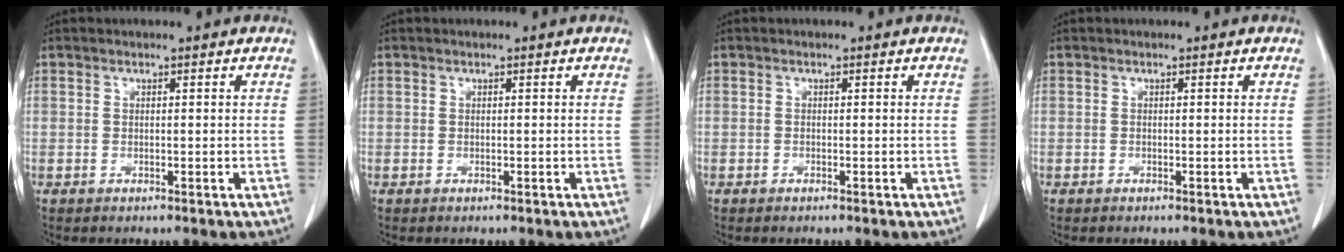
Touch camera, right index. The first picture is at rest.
{"total": 0.0}
{"total": 0.0}
{"total": 0.0}